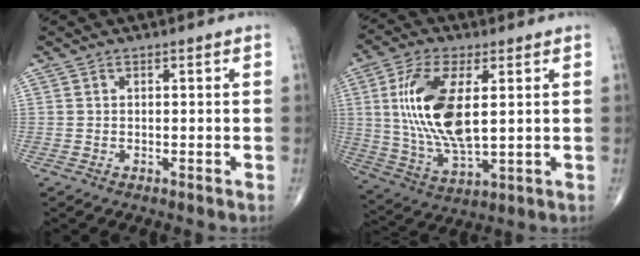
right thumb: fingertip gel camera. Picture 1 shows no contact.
{"total": 16.4, "force": [2.8, 7.1, 14.5], "torque": [-0.293, -0.016, 0.061]}